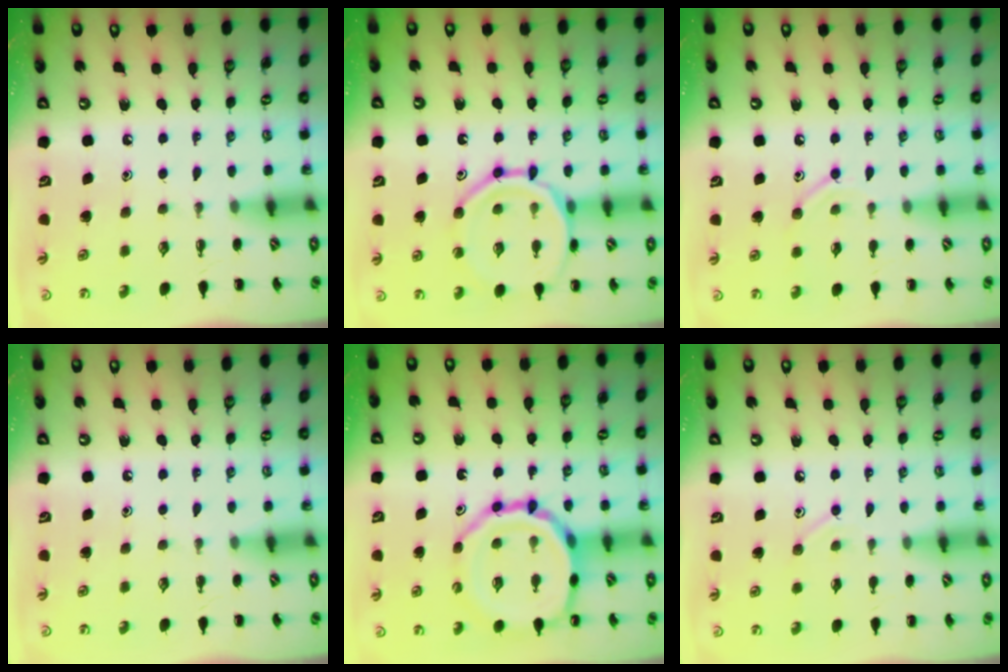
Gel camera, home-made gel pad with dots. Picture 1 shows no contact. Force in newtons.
{"total": 15.4, "press": 15.3, "slide": 2.1}
{"total": 8.0, "press": 7.8, "slide": 1.4}
{"total": 0.0}
{"total": 17.4, "press": 17.3, "slide": 2.3}
{"total": 6.2, "press": 5.9, "slide": 1.9}